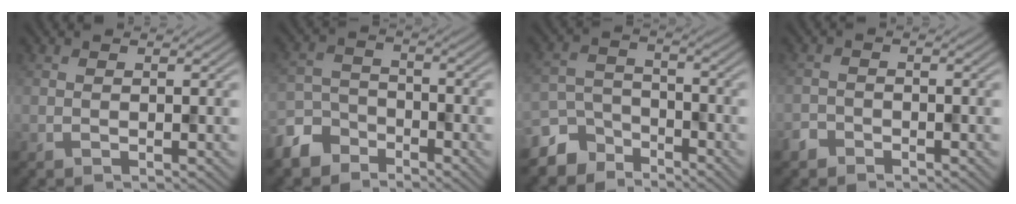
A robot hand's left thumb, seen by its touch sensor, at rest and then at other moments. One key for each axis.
{"total": 6.4, "fx": -4.9, "fy": 3.7, "fz": 1.9, "tx": -0.049, "ty": -0.005, "tz": -0.116}
{"total": 7.0, "fx": -5.6, "fy": 3.8, "fz": 1.7, "tx": -0.044, "ty": -0.008, "tz": -0.119}
{"total": 1.9, "fx": -1.5, "fy": 1.1, "fz": 0.3, "tx": -0.004, "ty": 0.000, "tz": -0.036}